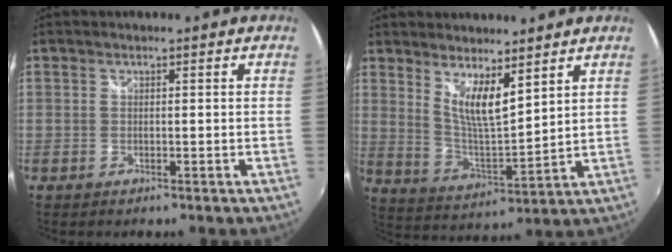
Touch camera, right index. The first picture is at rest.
{"total": 8.5, "force": [5.6, 1.8, 6.1], "torque": [-0.106, -0.016, 0.106]}